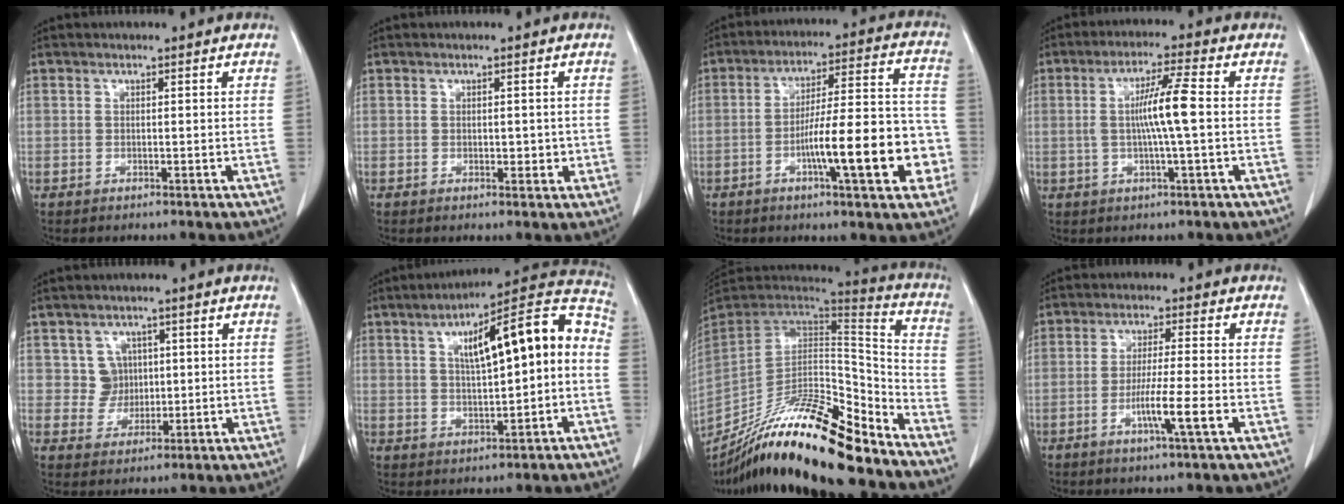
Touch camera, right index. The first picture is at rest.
{"total": 2.0, "force": [-0.1, 1.3, 1.5], "torque": [-0.013, 0.003, 0.004]}
{"total": 15.8, "force": [-4.8, 2.6, 14.8], "torque": [-0.218, 0.024, -0.068]}
{"total": 7.0, "force": [0.1, -0.4, 7.0], "torque": [-0.131, 0.006, 0.002]}
{"total": 3.9, "force": [1.1, 3.7, 0.3], "torque": [0.002, 0.010, 0.023]}
{"total": 15.2, "force": [1.8, 3.3, 14.7], "torque": [-0.208, 0.046, 0.026]}
{"total": 25.5, "force": [-20.6, 2.7, 14.8], "torque": [-0.253, -0.019, -0.352]}
{"total": 6.6, "force": [-2.4, -0.6, 6.1], "torque": [-0.106, -0.011, -0.043]}